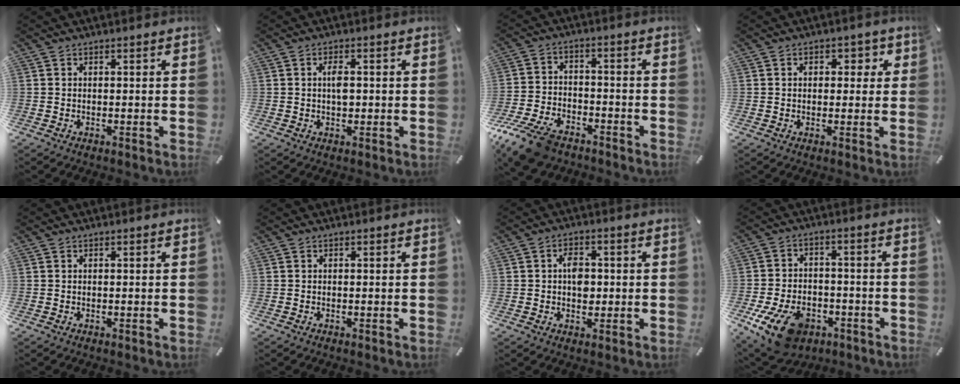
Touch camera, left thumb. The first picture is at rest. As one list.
[{"total": 3.2, "force": [0.2, 1.7, 2.7], "torque": [-0.046, 0.001, 0.000]}, {"total": 11.1, "force": [-7.9, 5.7, 5.3], "torque": [-0.104, 0.041, -0.148]}, {"total": 3.5, "force": [0.5, 2.5, 2.4], "torque": [-0.019, -0.003, -0.003]}, {"total": 0.0}, {"total": 0.0}, {"total": 4.9, "force": [0.0, 3.6, 3.4], "torque": [-0.040, -0.001, -0.005]}, {"total": 13.5, "force": [-7.0, 8.5, 7.9], "torque": [-0.147, 0.040, -0.118]}]